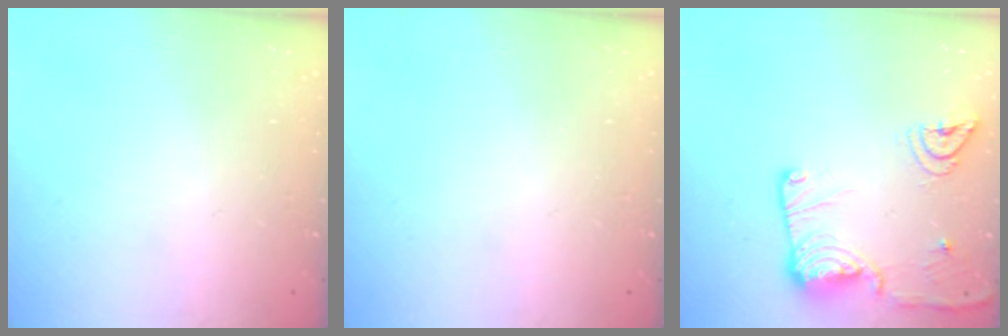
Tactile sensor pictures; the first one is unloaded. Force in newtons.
{"total": 0.0}
{"total": 15.4, "press": 15.3, "slide": 1.9}